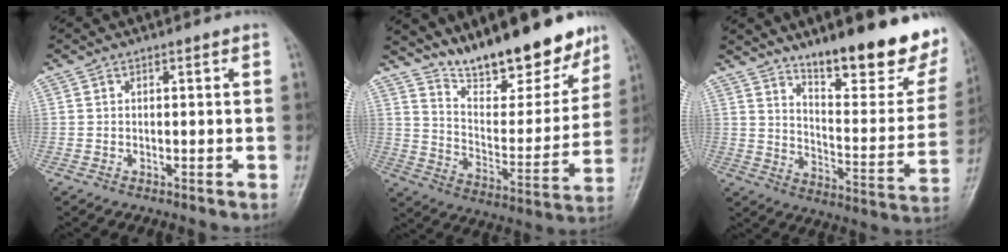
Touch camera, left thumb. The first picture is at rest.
{"total": 20.2, "force": [16.1, 6.3, 10.4], "torque": [-0.110, -0.097, 0.260]}
{"total": 22.8, "force": [16.1, 6.3, 14.9], "torque": [-0.166, -0.104, 0.234]}